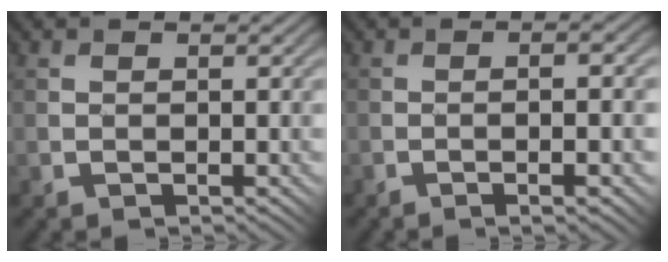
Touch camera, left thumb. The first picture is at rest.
{"total": 6.4, "force": [-2.2, 1.0, 6.0], "torque": [-0.073, 0.004, -0.025]}